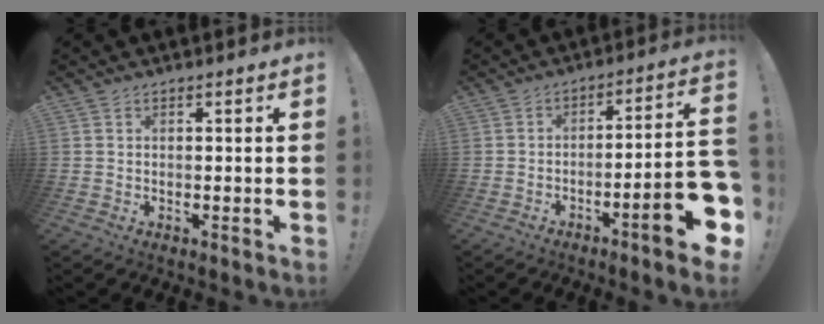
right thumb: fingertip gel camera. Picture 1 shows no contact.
{"total": 13.3, "force": [-6.3, 1.6, 11.6], "torque": [-0.149, 0.024, -0.099]}